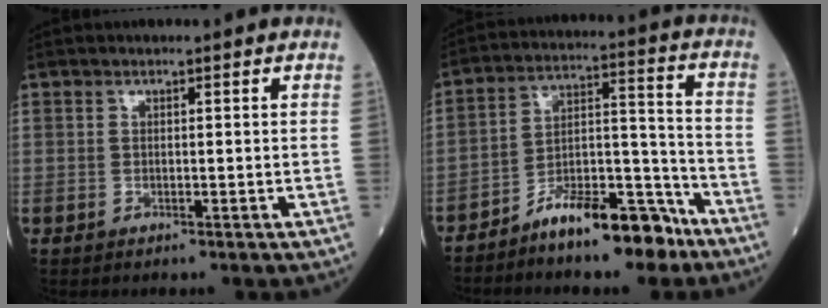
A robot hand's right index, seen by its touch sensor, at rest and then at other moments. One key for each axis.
{"total": 11.6, "fx": -8.7, "fy": 3.3, "fz": 6.9, "tx": -0.105, "ty": 0.031, "tz": -0.151}